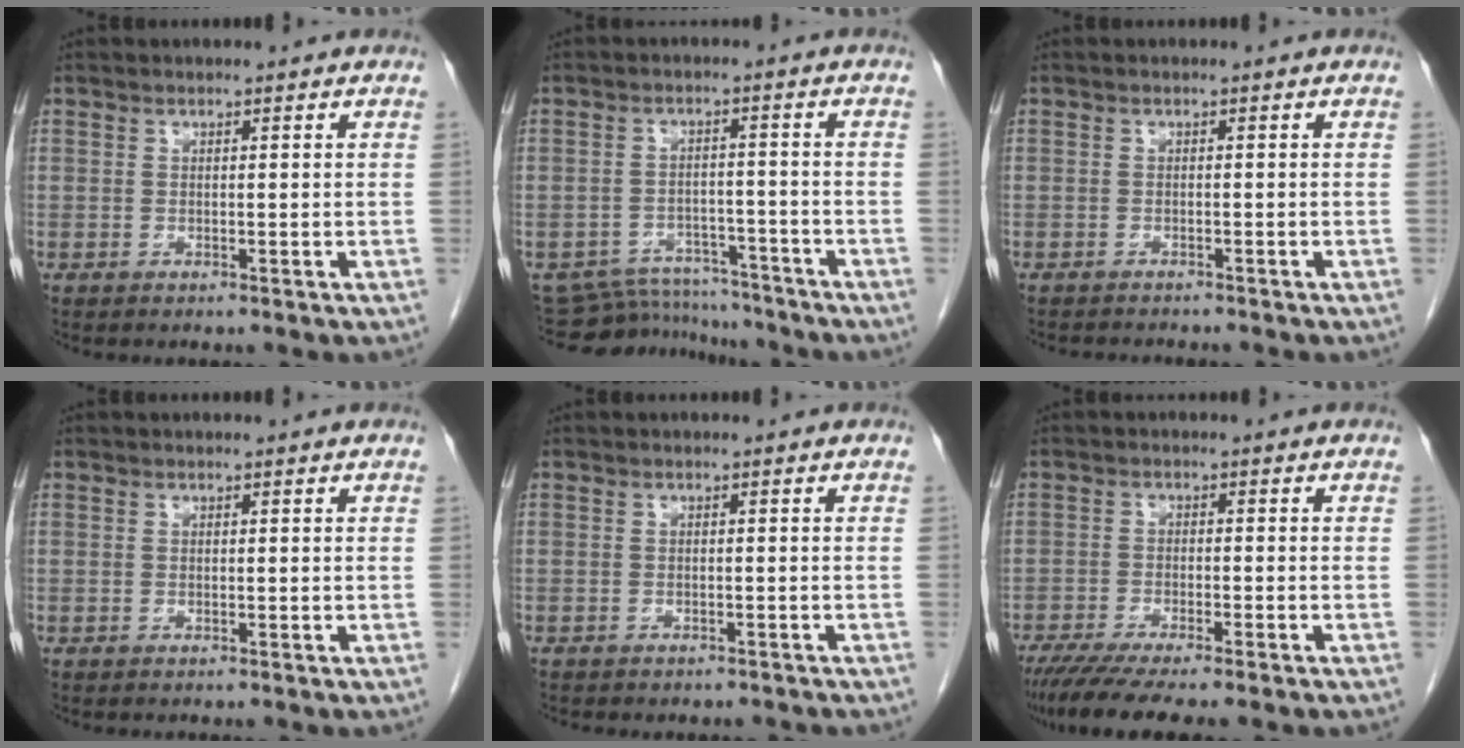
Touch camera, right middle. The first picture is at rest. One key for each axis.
{"total": 9.9, "fx": -9.7, "fy": 2.1, "fz": 0.4, "tx": -0.007, "ty": 0.008, "tz": -0.142}
{"total": 4.0, "fx": -3.7, "fy": 0.5, "fz": 1.3, "tx": -0.017, "ty": -0.007, "tz": -0.049}
{"total": 0.0}
{"total": 3.7, "fx": -3.3, "fy": 1.3, "fz": 1.1, "tx": -0.016, "ty": -0.002, "tz": -0.037}
{"total": 9.2, "fx": -7.3, "fy": 0.6, "fz": 5.5, "tx": -0.078, "ty": -0.020, "tz": -0.114}